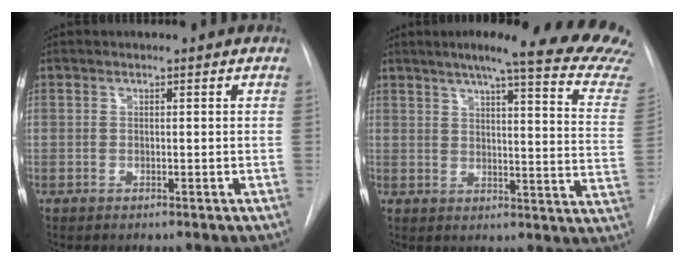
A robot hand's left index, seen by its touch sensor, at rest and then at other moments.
{"total": 25.0, "force": [21.9, 0.7, 12.0], "torque": [-0.150, -0.092, 0.242]}